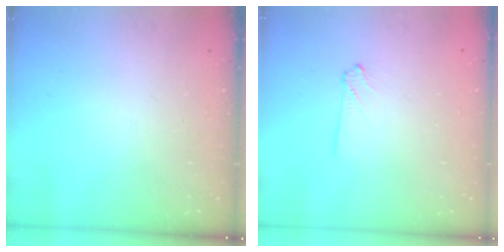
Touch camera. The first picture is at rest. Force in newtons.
{"total": 0.8, "press": 0.8, "slide": 0.0}